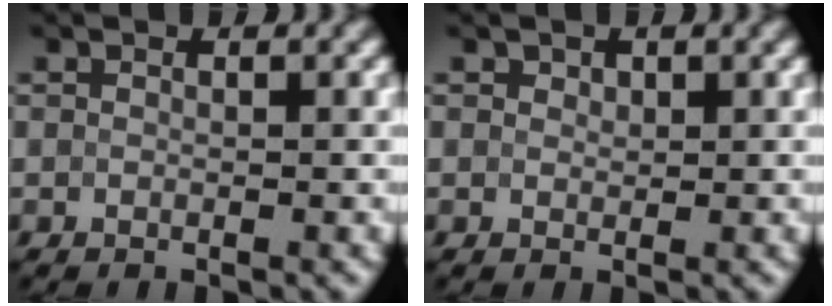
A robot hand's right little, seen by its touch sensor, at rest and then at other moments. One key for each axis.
{"total": 0.6, "fx": 0.5, "fy": 0.4, "fz": 0.2, "tx": -0.003, "ty": 0.000, "tz": 0.007}